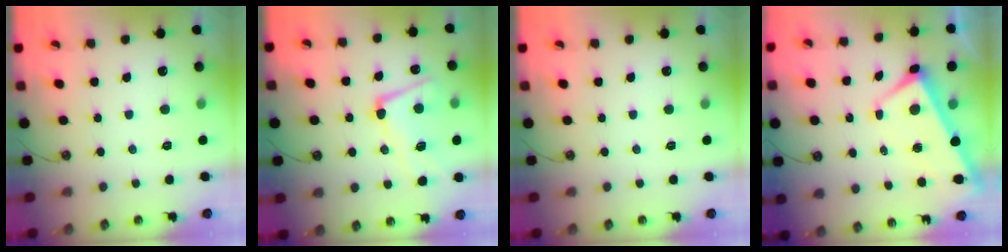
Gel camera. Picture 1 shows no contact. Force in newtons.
{"total": 6.9, "press": 6.7, "slide": 1.7}
{"total": 0.0}
{"total": 2.9, "press": 2.7, "slide": 0.9}